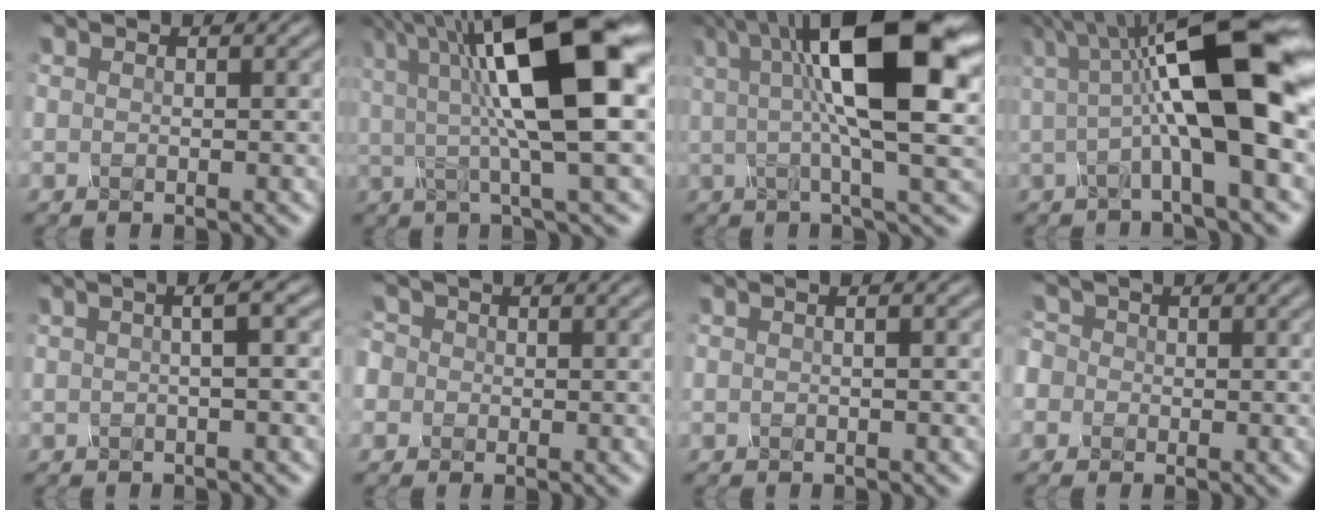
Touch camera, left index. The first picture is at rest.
{"total": 13.7, "force": [3.4, 3.7, 12.8], "torque": [-0.202, 0.016, 0.050]}
{"total": 12.0, "force": [3.3, 2.7, 11.2], "torque": [-0.171, 0.015, 0.051]}
{"total": 11.6, "force": [1.7, 2.7, 11.2], "torque": [-0.175, 0.017, 0.021]}
{"total": 2.9, "force": [0.5, 0.8, 2.7], "torque": [-0.031, 0.015, -0.002]}
{"total": 4.0, "force": [0.3, 3.7, 1.5], "torque": [-0.025, 0.034, -0.029]}
{"total": 1.1, "force": [0.3, 0.3, 1.0], "torque": [-0.017, 0.001, -0.002]}
{"total": 3.9, "force": [-0.2, 3.7, 1.3], "torque": [-0.021, 0.030, -0.043]}